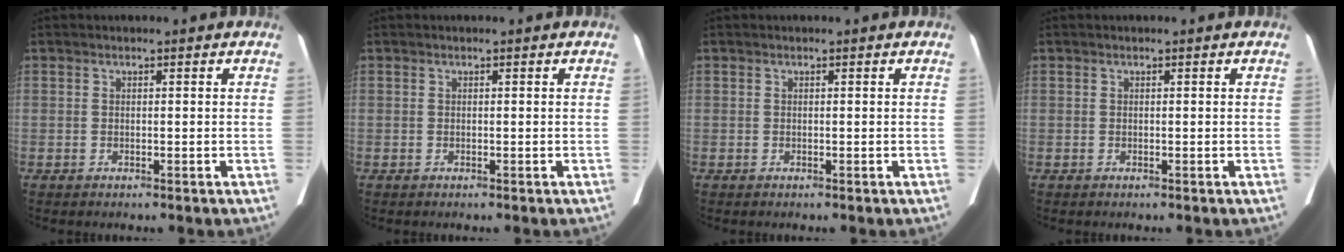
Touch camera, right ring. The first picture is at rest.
{"total": 0.0}
{"total": 0.0}
{"total": 0.0}